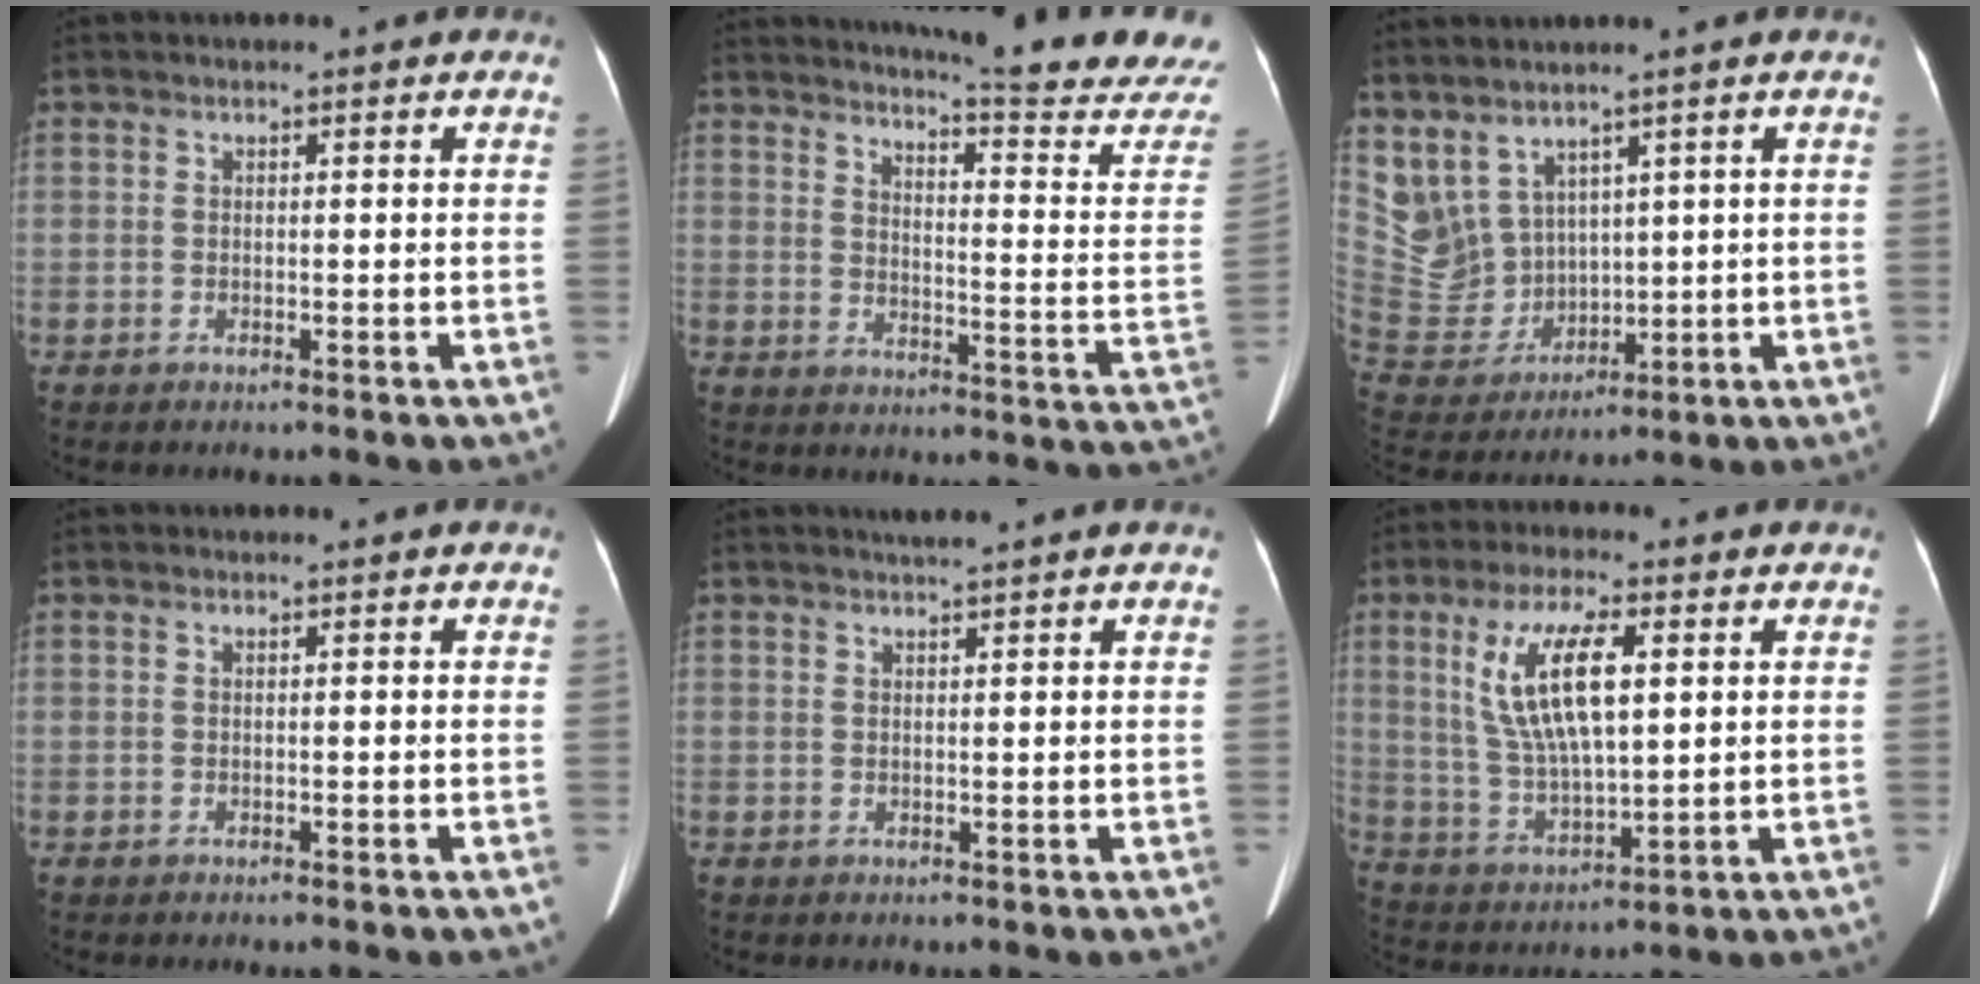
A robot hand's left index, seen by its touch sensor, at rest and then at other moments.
{"total": 20.1, "force": [18.6, -1.1, 7.5], "torque": [-0.117, -0.120, 0.217]}
{"total": 10.3, "force": [7.1, 7.0, 2.8], "torque": [-0.091, 0.012, 0.177]}
{"total": 0.0}
{"total": 2.1, "force": [1.8, -0.7, 0.9], "torque": [-0.009, 0.004, 0.033]}
{"total": 11.5, "force": [3.3, 3.1, 10.6], "torque": [-0.221, 0.000, 0.068]}